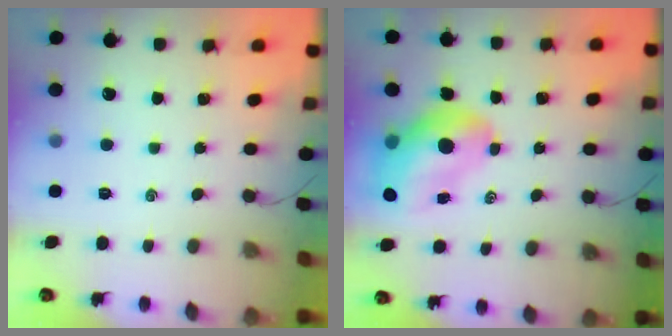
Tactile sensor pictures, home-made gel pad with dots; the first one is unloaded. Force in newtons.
{"total": 13.4, "press": 12.8, "slide": 3.9}